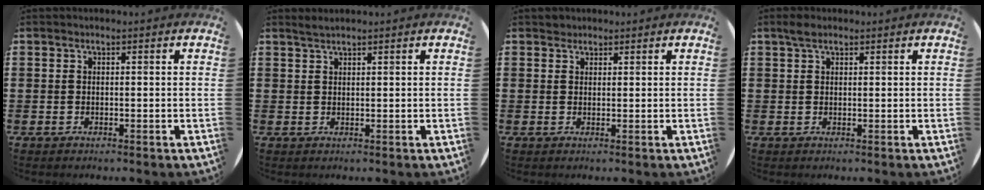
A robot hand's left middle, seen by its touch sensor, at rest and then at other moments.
{"total": 1.1, "force": [1.1, -0.1, 0.3], "torque": [-0.007, 0.000, 0.020]}
{"total": 1.0, "force": [0.9, 0.3, -0.1], "torque": [0.001, 0.002, 0.018]}
{"total": 1.6, "force": [1.2, 0.7, 0.8], "torque": [-0.009, 0.002, 0.020]}